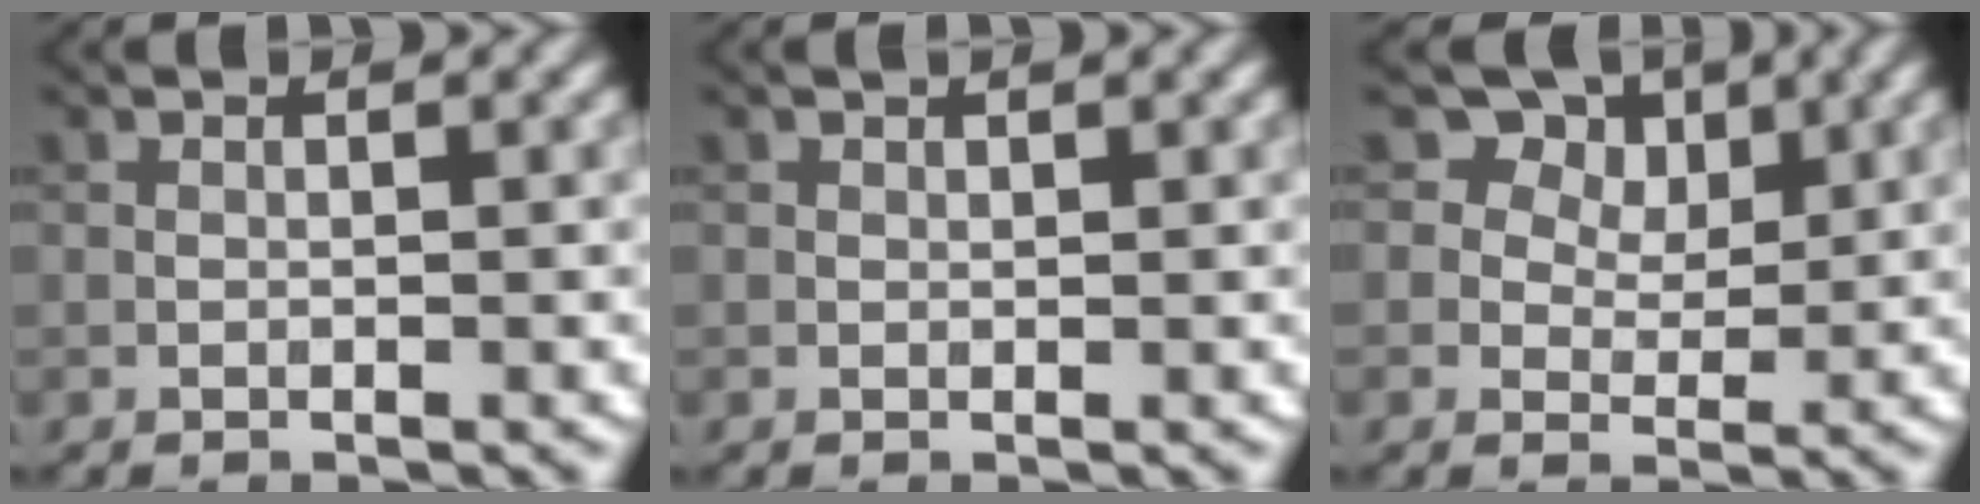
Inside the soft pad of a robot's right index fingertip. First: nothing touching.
{"total": 0.5, "force": [0.4, 0.2, 0.2], "torque": [-0.002, 0.003, 0.007]}
{"total": 5.9, "force": [3.4, 4.0, 2.6], "torque": [-0.047, -0.005, 0.049]}